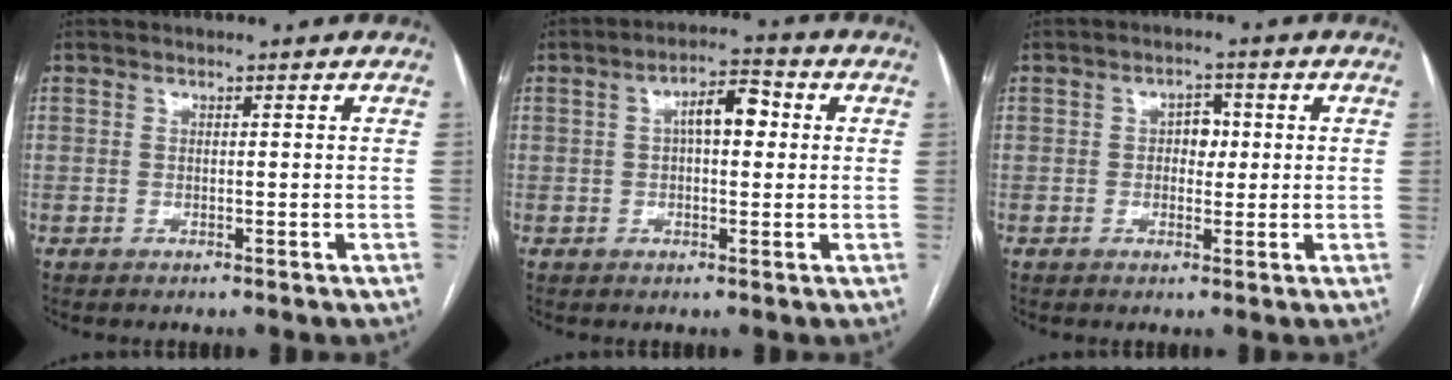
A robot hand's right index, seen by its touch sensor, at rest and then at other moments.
{"total": 5.8, "force": [1.0, 2.2, 5.3], "torque": [-0.088, 0.022, 0.014]}
{"total": 2.9, "force": [0.3, 1.9, 2.2], "torque": [-0.027, 0.009, 0.004]}